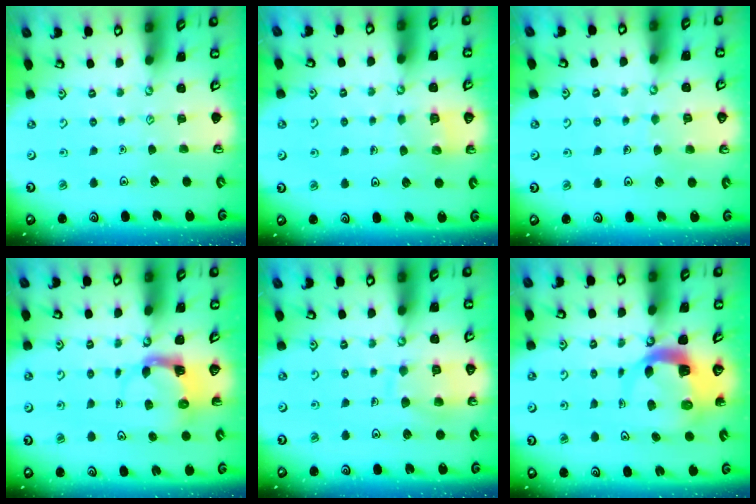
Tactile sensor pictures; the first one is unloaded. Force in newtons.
{"total": 2.6, "press": 2.6, "slide": 0.1}
{"total": 4.6, "press": 4.6, "slide": 0.4}
{"total": 4.0, "press": 3.9, "slide": 0.7}
{"total": 10.7, "press": 10.7, "slide": 1.0}
{"total": 6.2, "press": 6.1, "slide": 0.9}